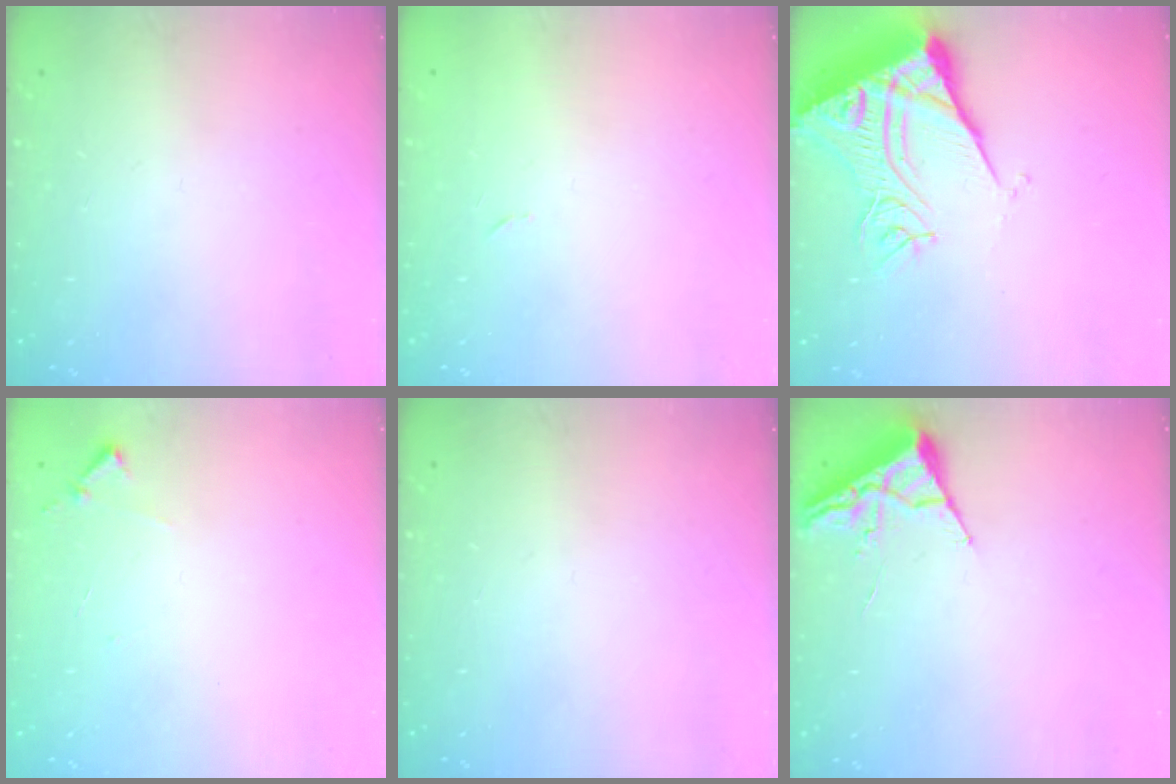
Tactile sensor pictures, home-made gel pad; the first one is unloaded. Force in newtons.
{"total": 2.4, "press": 2.4, "slide": 0.4}
{"total": 13.1, "press": 13.0, "slide": 1.7}
{"total": 6.8, "press": 6.8, "slide": 0.6}
{"total": 0.0}
{"total": 3.7, "press": 3.6, "slide": 0.5}